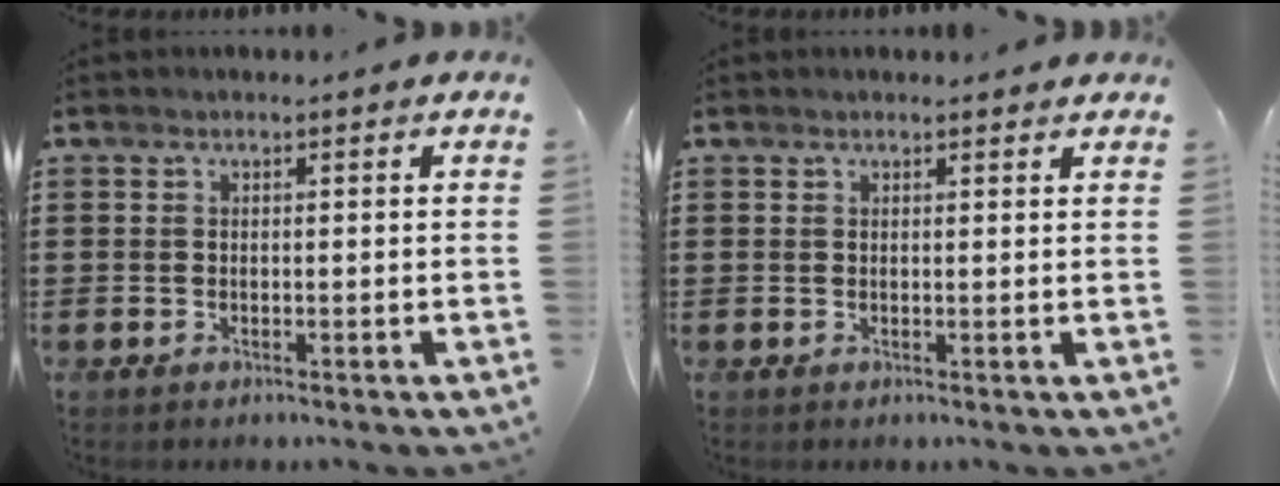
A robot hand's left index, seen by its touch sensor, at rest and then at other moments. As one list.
[{"total": 1.0, "force": [1.0, 0.1, 0.2], "torque": [0.002, -0.003, 0.017]}]